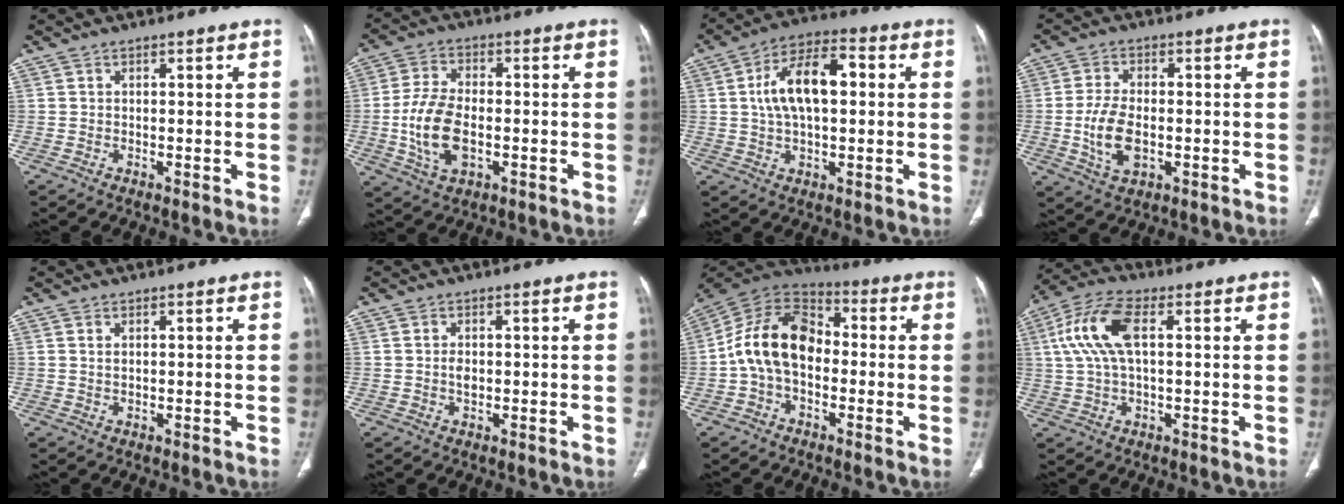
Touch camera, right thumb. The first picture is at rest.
{"total": 11.2, "force": [-1.9, 6.4, 9.0], "torque": [-0.180, 0.007, -0.033]}
{"total": 12.9, "force": [1.7, 6.6, 10.9], "torque": [-0.193, 0.024, 0.025]}
{"total": 8.5, "force": [-1.4, 4.8, 6.8], "torque": [-0.135, 0.001, -0.021]}
{"total": 1.1, "force": [0.6, 0.4, 0.8], "torque": [-0.017, -0.001, 0.015]}
{"total": 1.6, "force": [0.1, 1.0, 1.2], "torque": [-0.021, -0.001, 0.002]}
{"total": 14.3, "force": [-1.5, 9.8, 10.4], "torque": [-0.176, 0.040, -0.039]}
{"total": 11.1, "force": [2.5, 5.0, 9.5], "torque": [-0.215, 0.026, 0.046]}